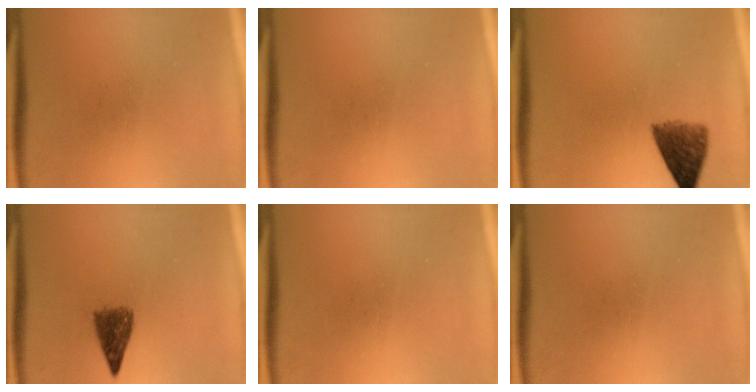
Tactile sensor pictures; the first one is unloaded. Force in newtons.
{"total": 0.0}
{"total": 6.0}
{"total": 4.0}
{"total": 0.0}
{"total": 0.0}